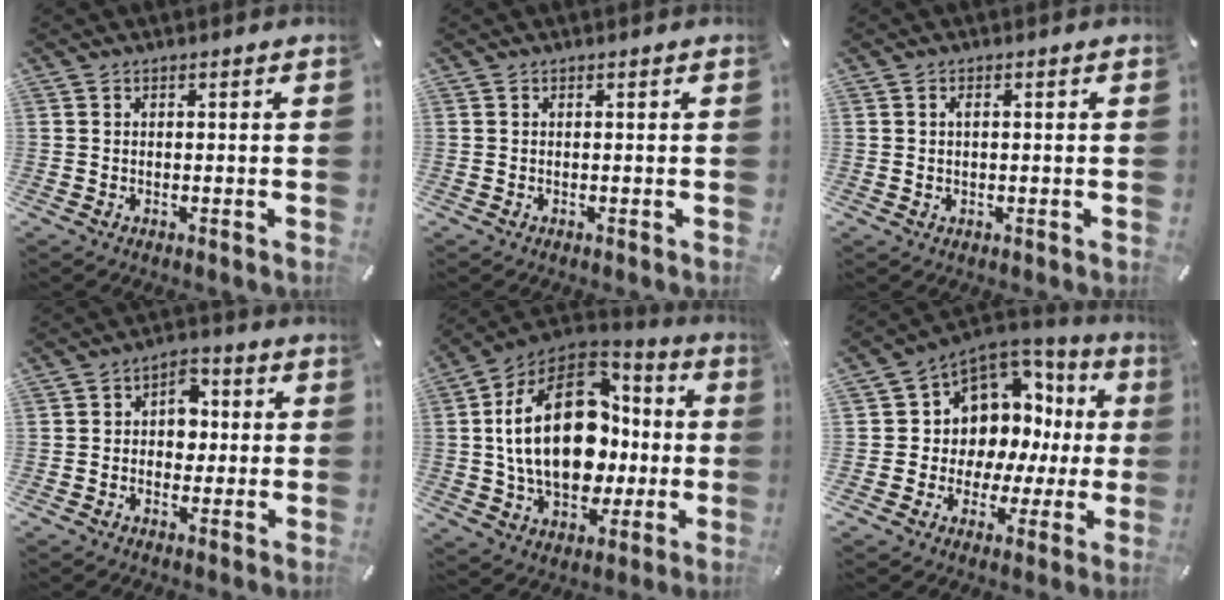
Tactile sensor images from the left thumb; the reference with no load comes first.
{"total": 0.0}
{"total": 1.6, "force": [0.3, 0.7, 1.4], "torque": [-0.028, 0.003, 0.005]}
{"total": 6.7, "force": [0.1, 5.4, 4.0], "torque": [-0.043, 0.000, -0.004]}
{"total": 27.1, "force": [1.2, 18.0, 20.2], "torque": [-0.377, 0.010, 0.029]}
{"total": 9.4, "force": [3.5, 8.4, 2.4], "torque": [-0.043, -0.059, 0.072]}